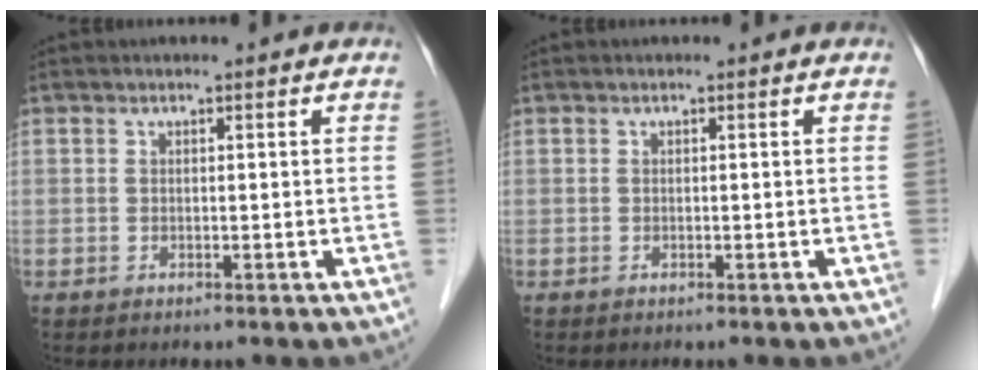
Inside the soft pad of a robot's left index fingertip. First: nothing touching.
{"total": 0.0}